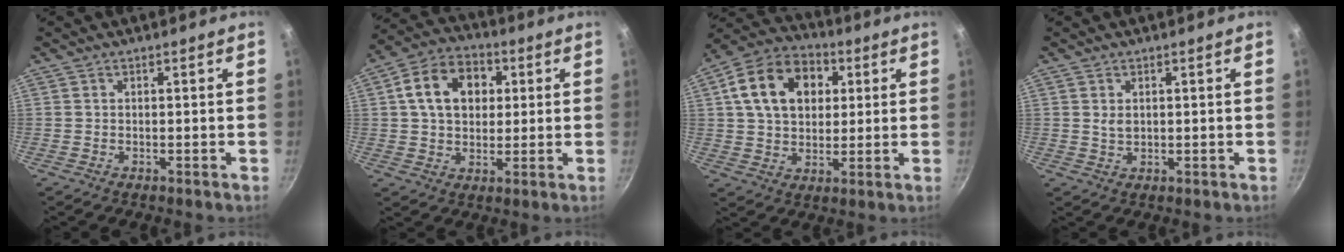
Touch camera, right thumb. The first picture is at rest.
{"total": 12.8, "force": [3.1, 9.6, 8.0], "torque": [-0.111, 0.016, 0.038]}
{"total": 16.1, "force": [4.4, 11.7, 10.2], "torque": [-0.153, 0.017, 0.061]}
{"total": 2.0, "force": [0.6, 1.3, 1.5], "torque": [-0.025, -0.005, 0.013]}